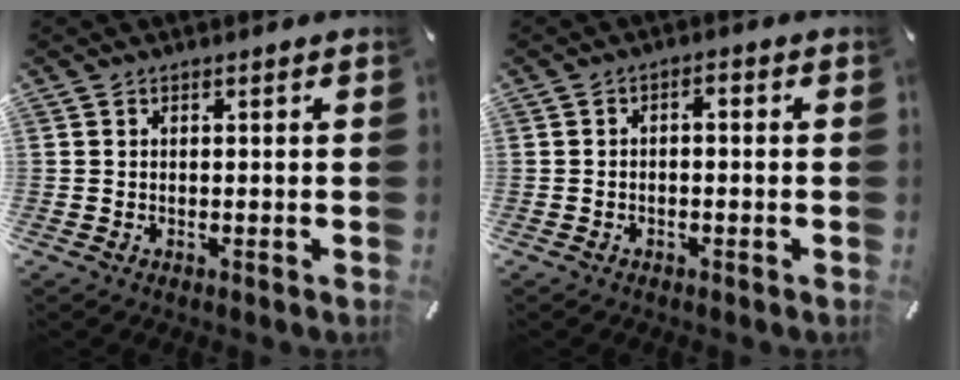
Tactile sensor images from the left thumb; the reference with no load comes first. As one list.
[{"total": 2.0, "force": [-1.2, 0.7, 1.4], "torque": [-0.024, 0.010, -0.025]}]